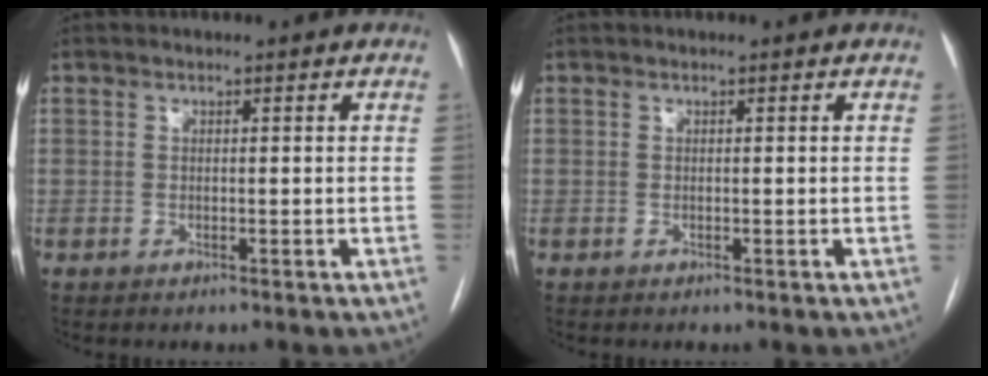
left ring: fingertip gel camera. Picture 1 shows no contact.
{"total": 0.0}